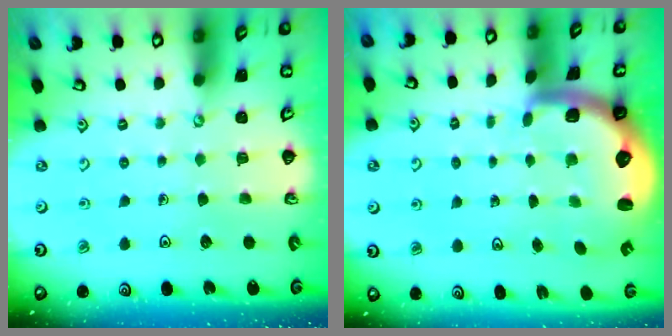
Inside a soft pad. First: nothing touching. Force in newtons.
{"total": 2.8, "press": 2.4, "slide": 1.4}